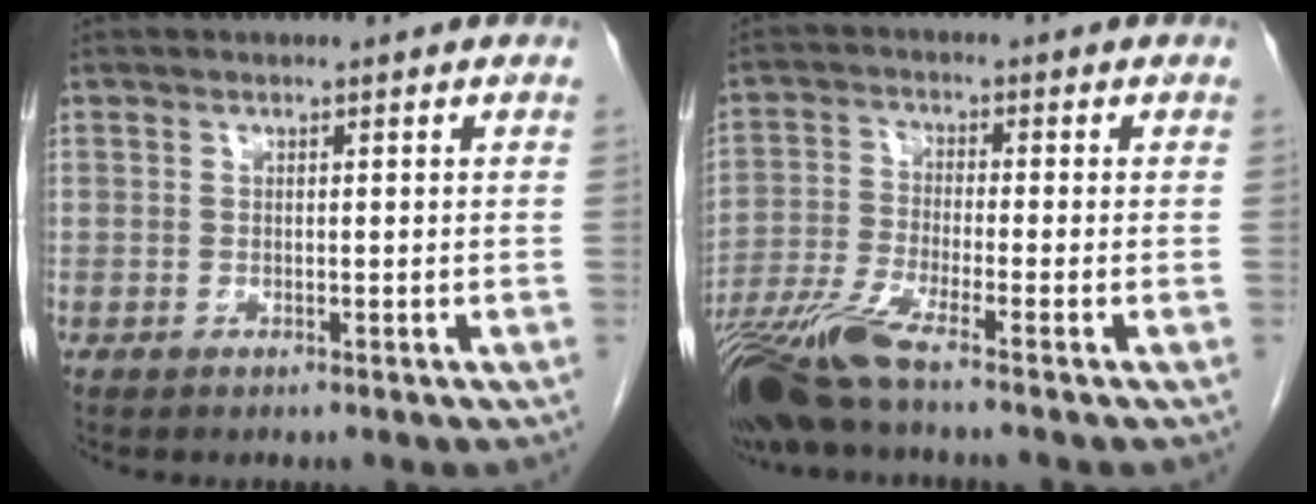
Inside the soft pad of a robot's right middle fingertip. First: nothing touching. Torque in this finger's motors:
{"motor_torque": [1.22, -0.92, 0.45, 0.15]}